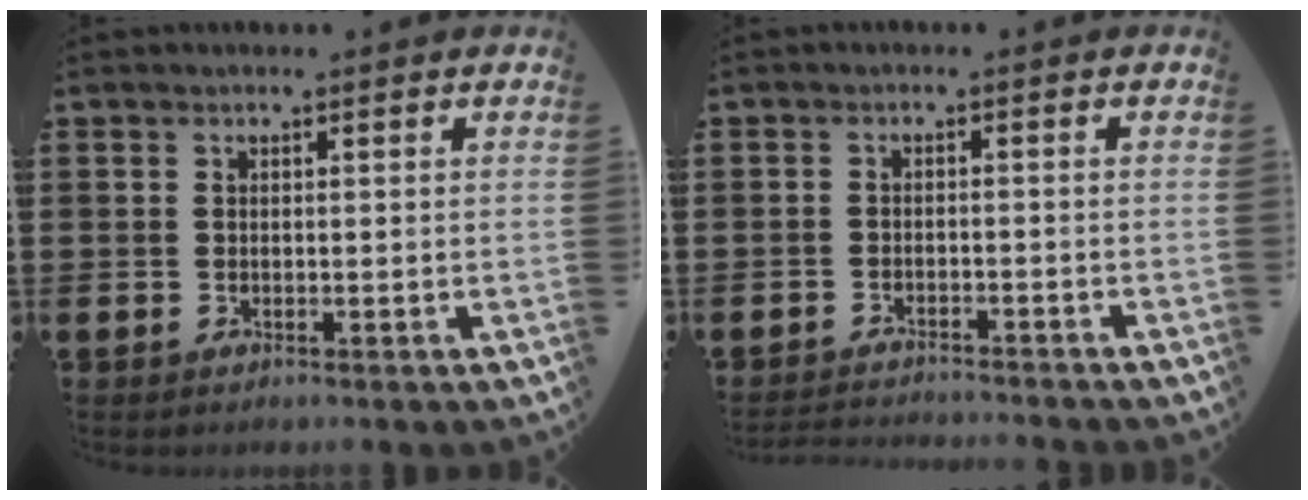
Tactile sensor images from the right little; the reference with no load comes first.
{"total": 1.9, "force": [-1.8, -0.2, 0.0], "torque": [-0.002, 0.003, -0.039]}